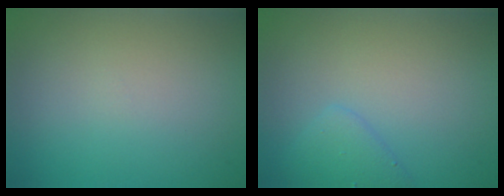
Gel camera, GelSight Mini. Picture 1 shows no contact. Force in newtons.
{"total": 2.0, "press": 2.0, "slide": 0.0}